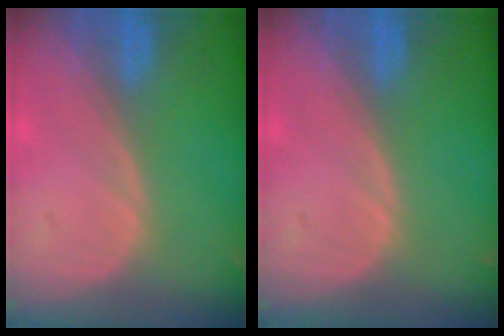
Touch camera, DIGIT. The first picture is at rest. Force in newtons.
{"total": 0.0}